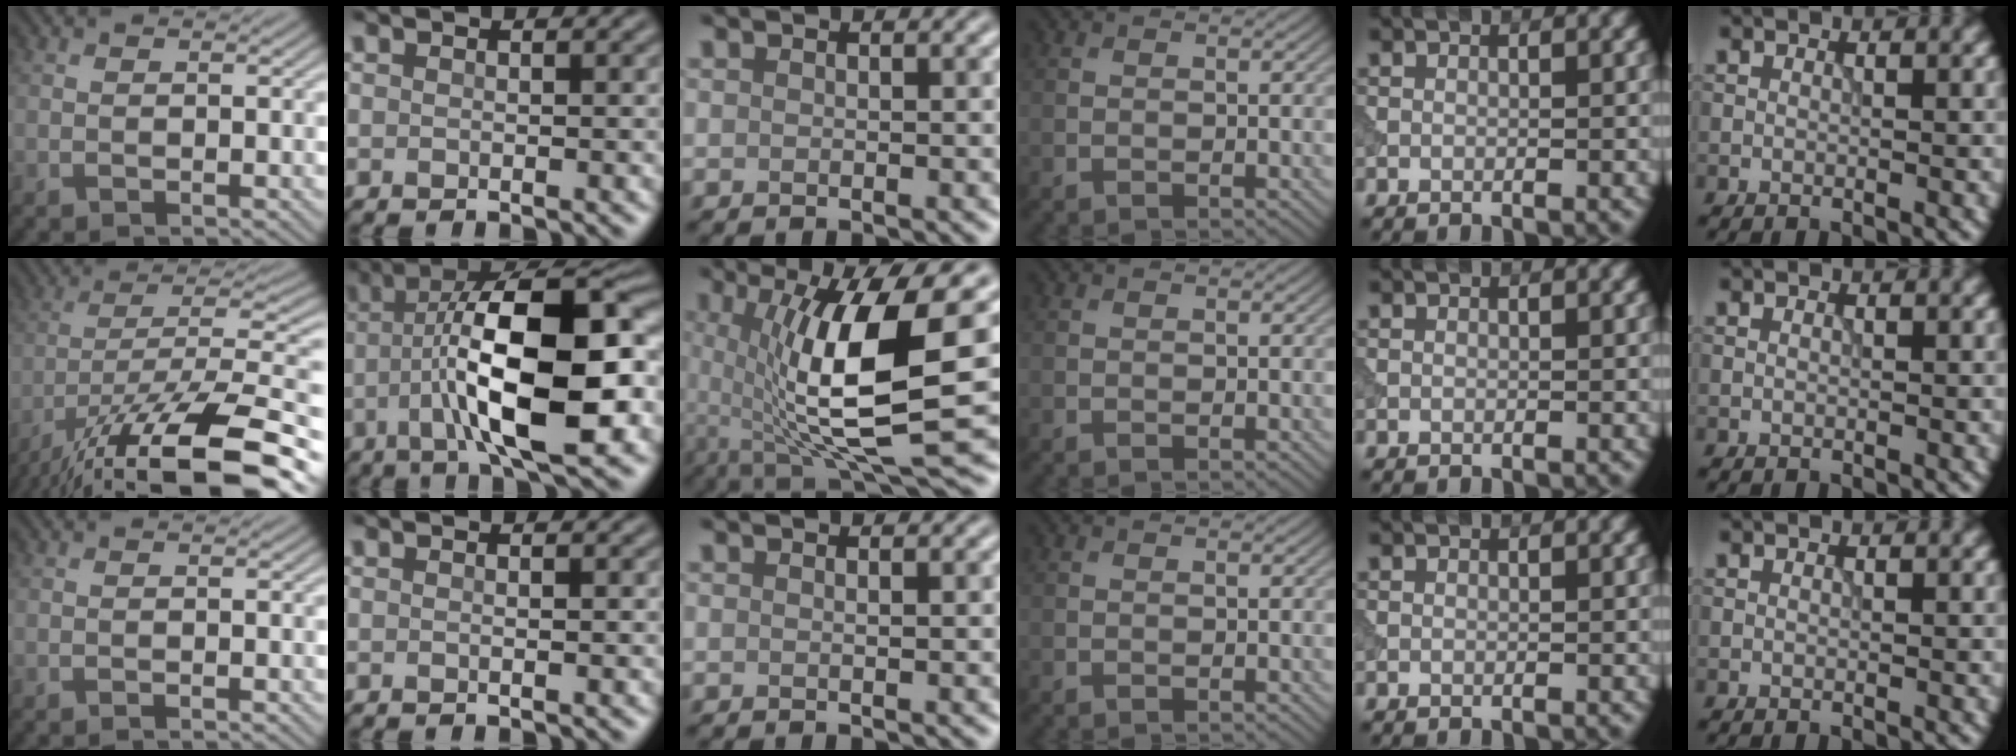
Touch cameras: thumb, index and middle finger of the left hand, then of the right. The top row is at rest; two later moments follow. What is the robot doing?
{"motion": "dispense", "object": "syringe"}